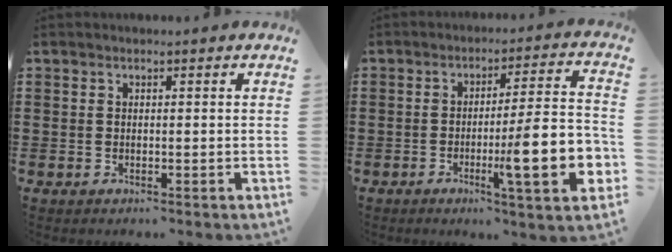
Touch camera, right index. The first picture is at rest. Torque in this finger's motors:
{"motor_torque": [2.14, 0.00, 1.04, 0.21]}